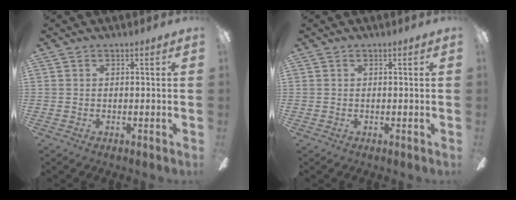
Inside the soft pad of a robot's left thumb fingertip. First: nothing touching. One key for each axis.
{"total": 0.0}